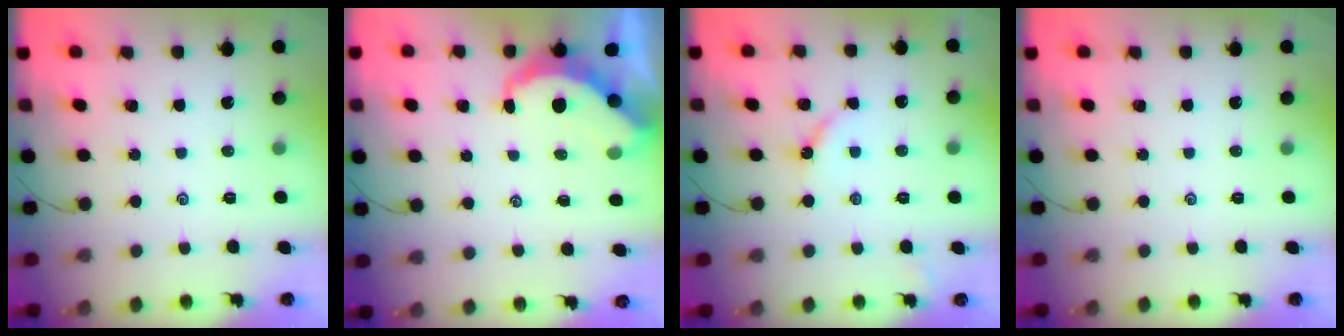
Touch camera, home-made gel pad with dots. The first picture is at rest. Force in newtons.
{"total": 6.1, "press": 6.1, "slide": 0.4}
{"total": 4.6, "press": 4.6, "slide": 0.4}
{"total": 0.0}